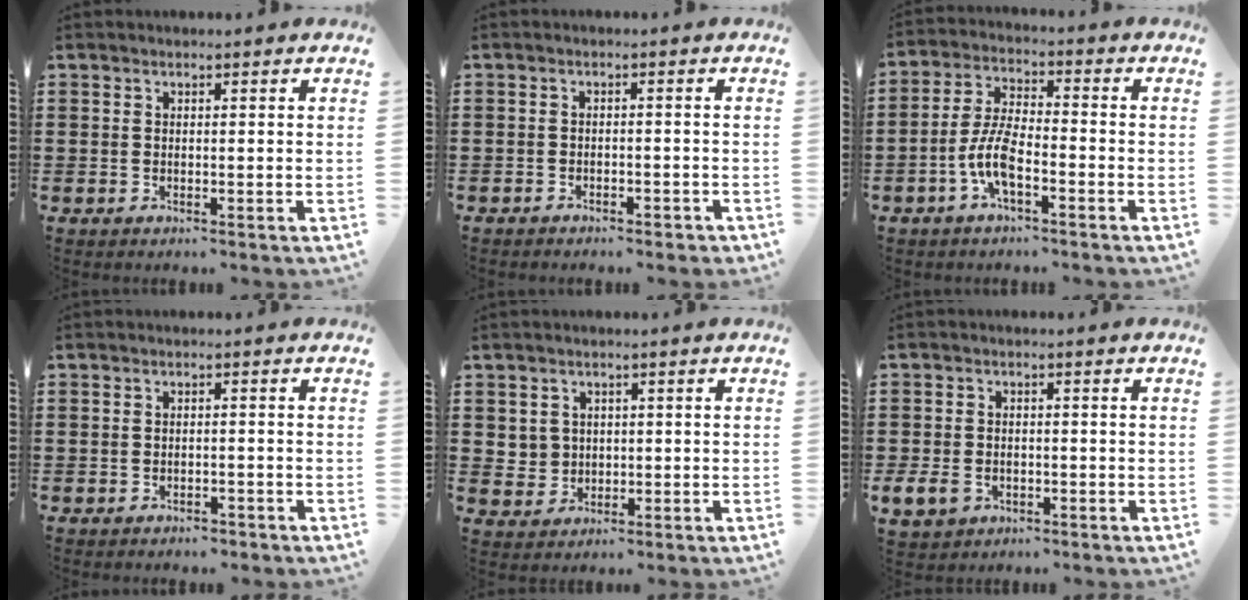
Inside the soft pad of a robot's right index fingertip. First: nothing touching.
{"total": 1.5, "force": [-1.5, 0.3, 0.2], "torque": [-0.011, 0.001, -0.031]}
{"total": 7.0, "force": [-3.1, 2.3, 5.8], "torque": [-0.146, -0.008, -0.066]}
{"total": 1.3, "force": [-1.2, 0.3, 0.1], "torque": [-0.009, 0.000, -0.027]}
{"total": 2.5, "force": [1.2, 2.2, 0.4], "torque": [-0.018, 0.009, 0.023]}
{"total": 2.8, "force": [-1.3, 2.2, 1.3], "torque": [-0.041, -0.006, -0.028]}